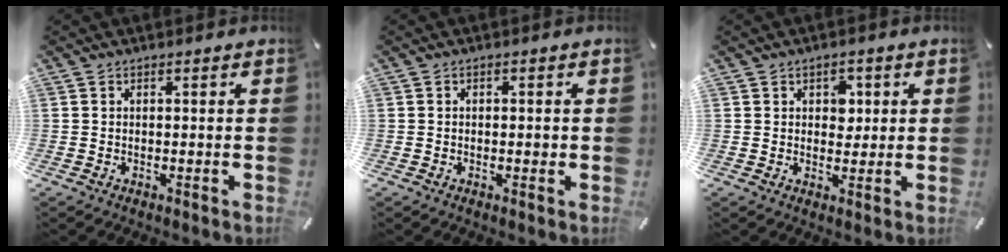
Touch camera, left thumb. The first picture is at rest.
{"total": 1.3, "force": [-0.3, 0.9, 0.9], "torque": [-0.016, 0.004, -0.007]}
{"total": 3.7, "force": [0.8, 3.0, 2.1], "torque": [-0.014, -0.004, 0.003]}